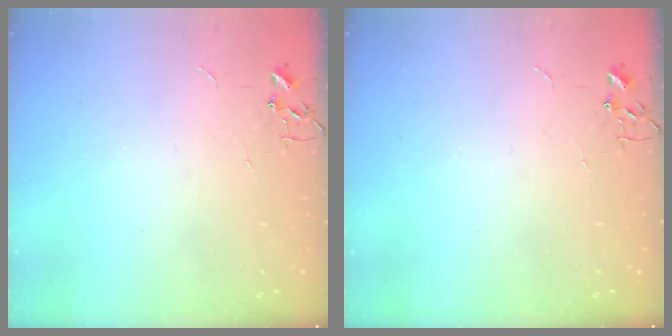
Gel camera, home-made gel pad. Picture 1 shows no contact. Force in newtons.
{"total": 0.0}